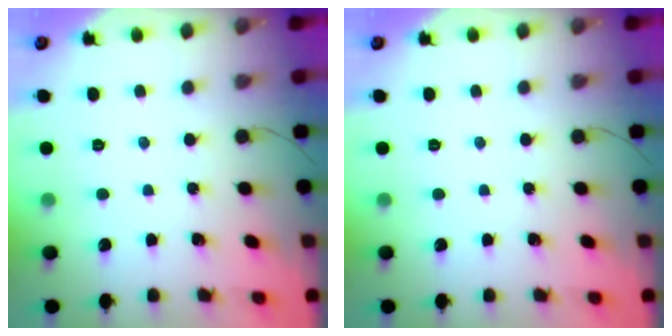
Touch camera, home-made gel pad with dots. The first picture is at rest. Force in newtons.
{"total": 0.0}